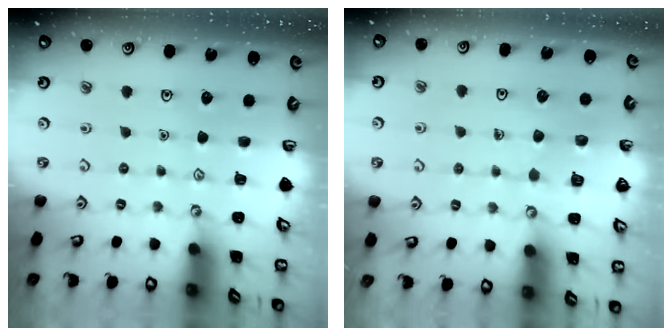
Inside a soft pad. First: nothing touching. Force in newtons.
{"total": 4.1, "press": 4.1, "slide": 0.1}